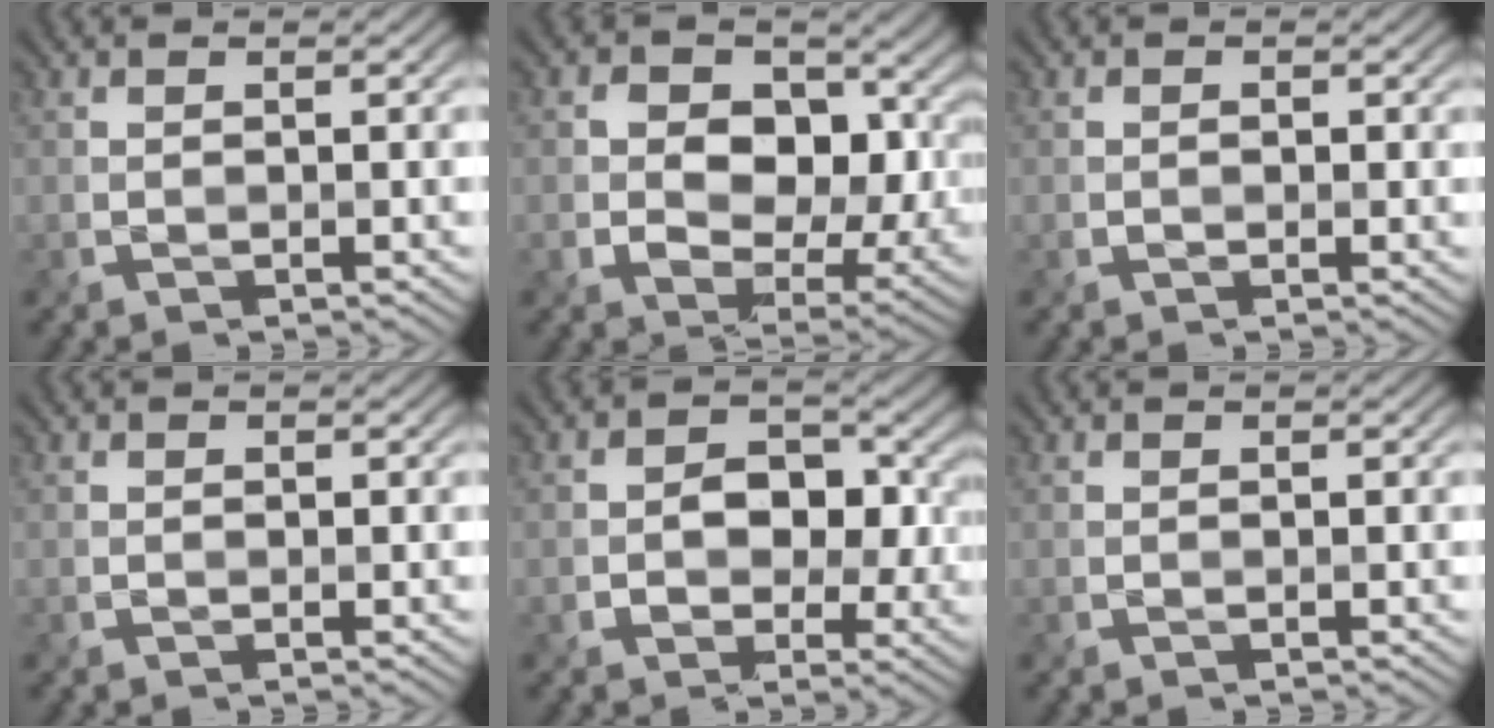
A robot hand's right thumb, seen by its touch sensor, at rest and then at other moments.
{"total": 13.2, "force": [1.6, 9.4, 9.0], "torque": [-0.135, -0.007, 0.030]}
{"total": 0.8, "force": [0.0, 0.7, 0.3], "torque": [-0.001, -0.005, 0.004]}
{"total": 0.0}
{"total": 6.8, "force": [0.1, 5.4, 4.1], "torque": [-0.061, -0.008, -0.008]}
{"total": 0.0}